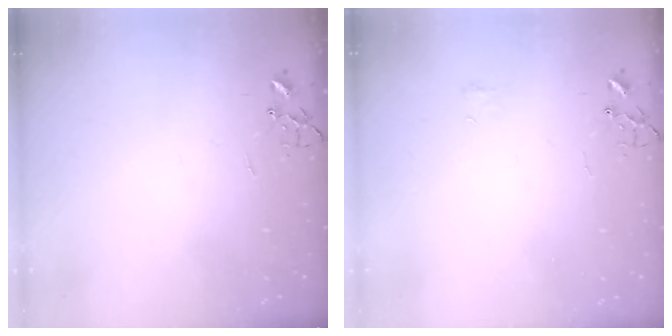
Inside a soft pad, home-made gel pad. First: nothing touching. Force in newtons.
{"total": 5.1, "press": 5.1, "slide": 0.6}